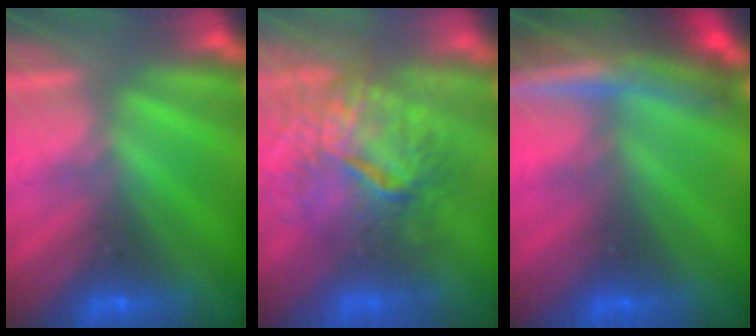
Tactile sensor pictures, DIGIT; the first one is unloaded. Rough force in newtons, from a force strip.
{"total": 10.2}
{"total": 10.2}